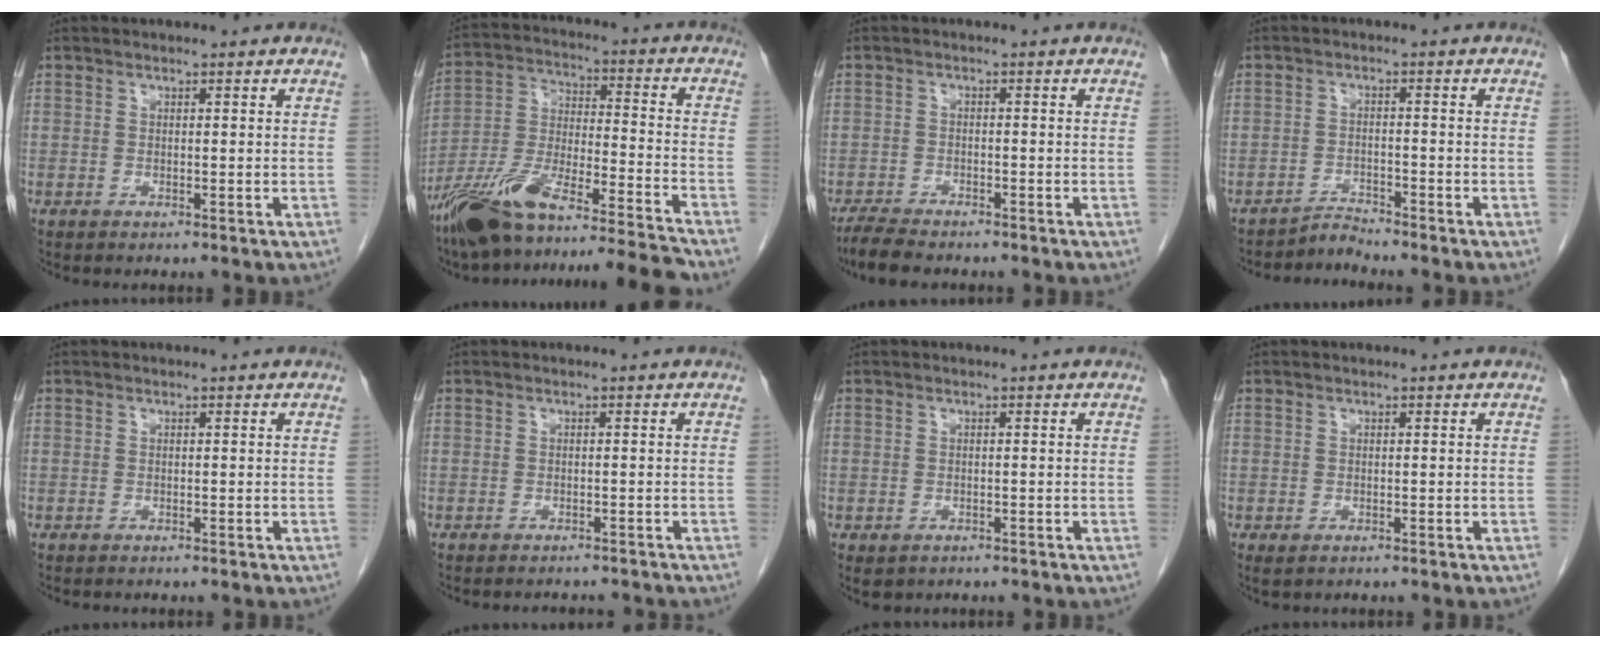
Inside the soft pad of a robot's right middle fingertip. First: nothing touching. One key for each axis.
{"total": 20.3, "fx": -17.4, "fy": -0.6, "fz": 10.4, "tx": -0.198, "ty": -0.007, "tz": -0.308}
{"total": 5.4, "fx": -4.7, "fy": 1.0, "fz": 2.4, "tx": -0.045, "ty": -0.015, "tz": -0.078}
{"total": 2.5, "fx": -2.2, "fy": -0.6, "fz": -0.9, "tx": 0.023, "ty": -0.009, "tz": -0.038}
{"total": 0.0}
{"total": 4.2, "fx": -4.0, "fy": 0.9, "fz": 0.9, "tx": -0.005, "ty": -0.005, "tz": -0.044}
{"total": 1.7, "fx": -1.0, "fy": 1.2, "fz": 0.5, "tx": -0.008, "ty": 0.001, "tz": -0.008}
{"total": 1.0, "fx": -0.6, "fy": 0.6, "fz": 0.6, "tx": -0.009, "ty": -0.001, "tz": -0.003}